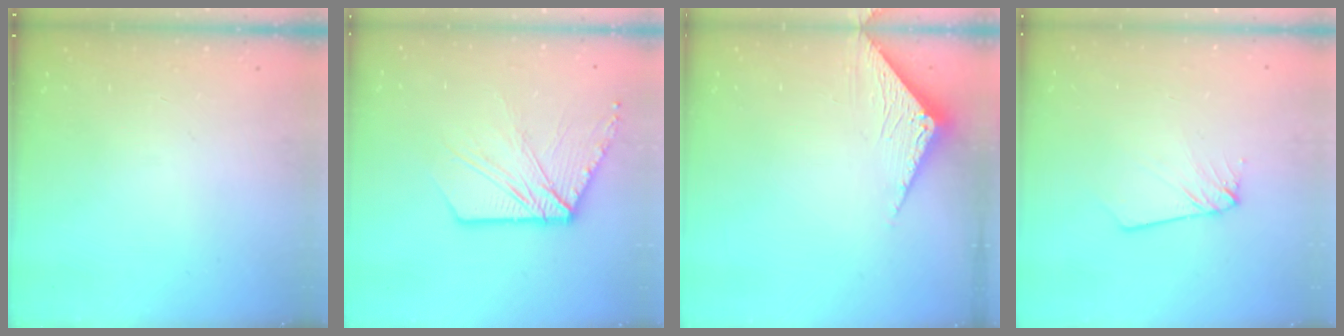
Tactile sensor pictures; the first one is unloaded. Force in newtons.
{"total": 14.0, "press": 13.9, "slide": 1.7}
{"total": 3.4, "press": 3.4, "slide": 0.2}
{"total": 3.0, "press": 3.0, "slide": 0.3}